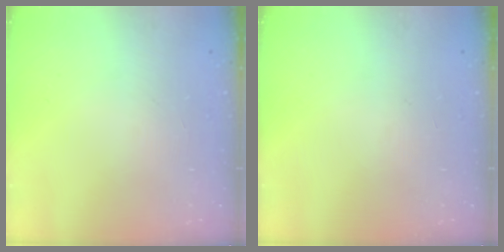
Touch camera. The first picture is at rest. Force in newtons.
{"total": 0.0}